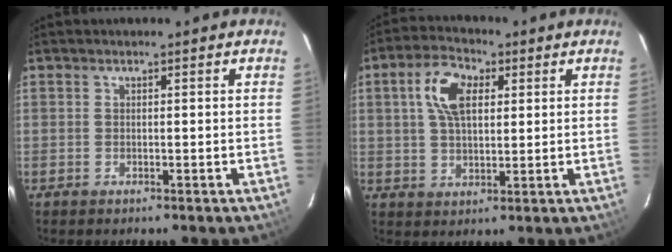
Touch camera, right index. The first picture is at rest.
{"total": 8.5, "force": [2.5, 4.7, 6.6], "torque": [-0.127, 0.022, 0.045]}